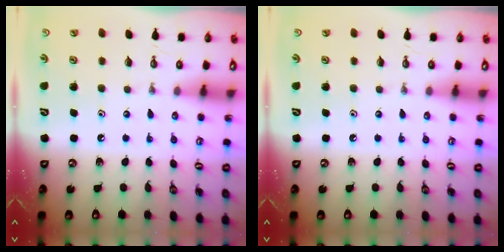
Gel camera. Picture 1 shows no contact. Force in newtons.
{"total": 0.0}